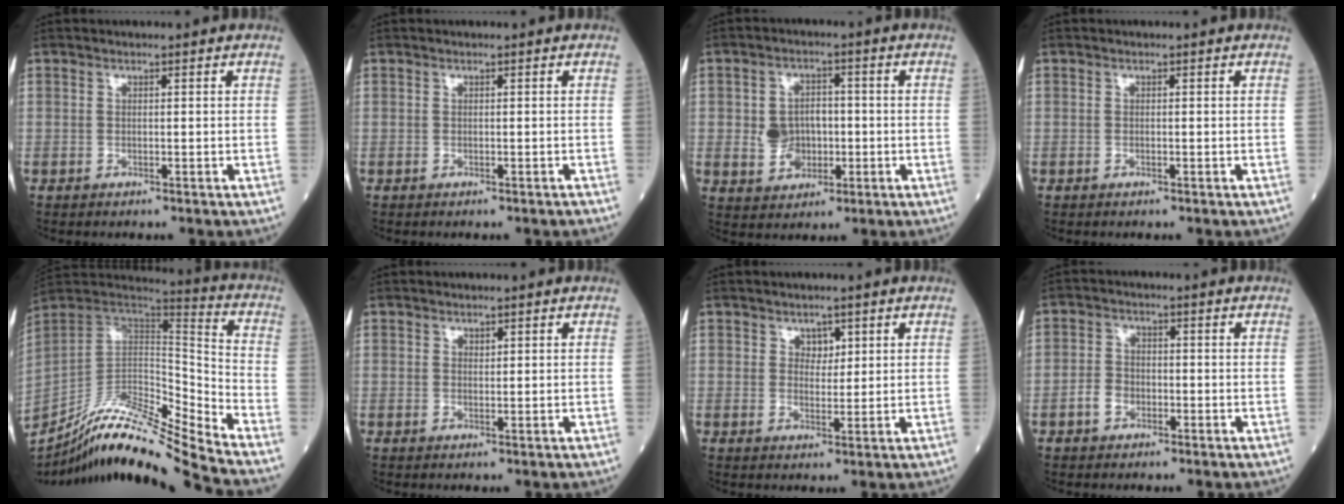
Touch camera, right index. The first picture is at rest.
{"total": 0.0}
{"total": 6.1, "force": [-0.7, 4.8, 3.6], "torque": [-0.068, 0.011, -0.005]}
{"total": 0.0}
{"total": 20.6, "force": [-18.8, -1.2, 8.3], "torque": [-0.162, 0.002, -0.329]}
{"total": 0.6, "force": [0.5, 0.3, 0.3], "torque": [-0.005, -0.004, 0.009]}
{"total": 2.2, "force": [1.2, 1.5, 1.1], "torque": [-0.013, -0.002, 0.021]}
{"total": 3.0, "force": [-1.4, 2.2, 1.5], "torque": [-0.028, 0.007, -0.029]}